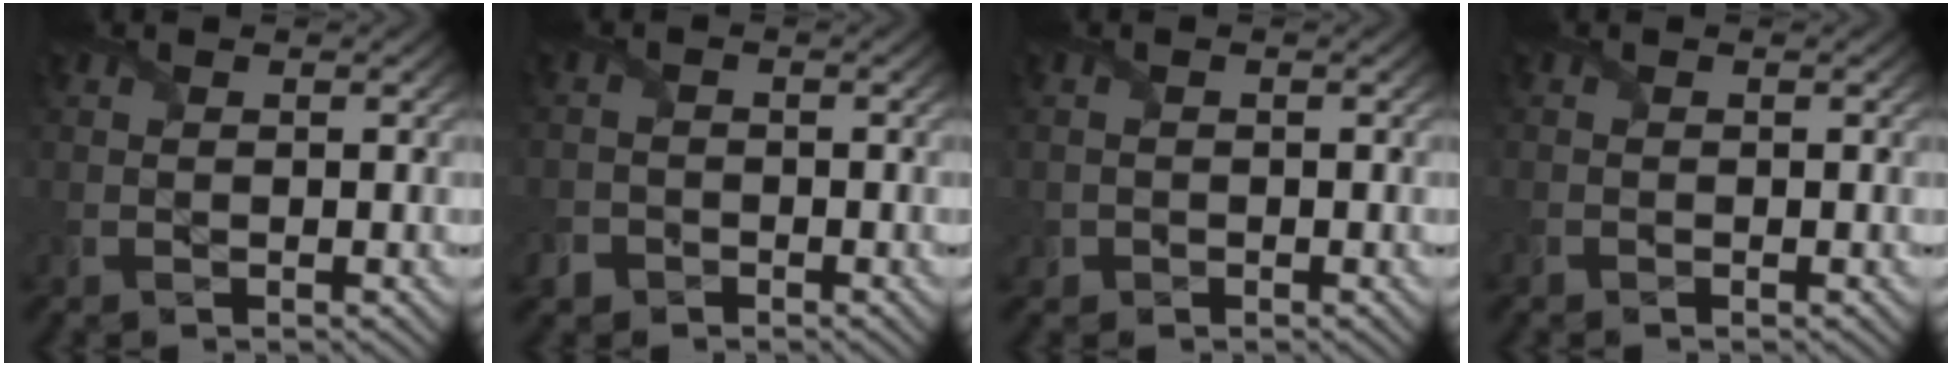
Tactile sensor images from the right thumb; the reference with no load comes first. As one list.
[{"total": 2.1, "force": [-1.4, 1.5, 0.3], "torque": [-0.002, -0.004, -0.033]}, {"total": 1.1, "force": [-0.2, 1.1, 0.2], "torque": [-0.006, -0.009, -0.006]}, {"total": 0.0}]